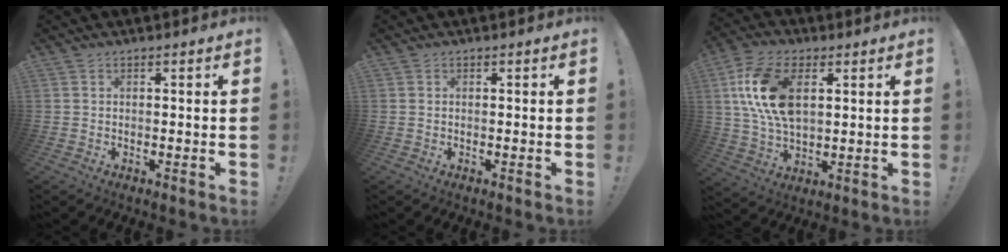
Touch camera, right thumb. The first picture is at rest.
{"total": 0.0}
{"total": 16.2, "force": [4.1, 9.6, 12.3], "torque": [-0.245, -0.002, 0.078]}